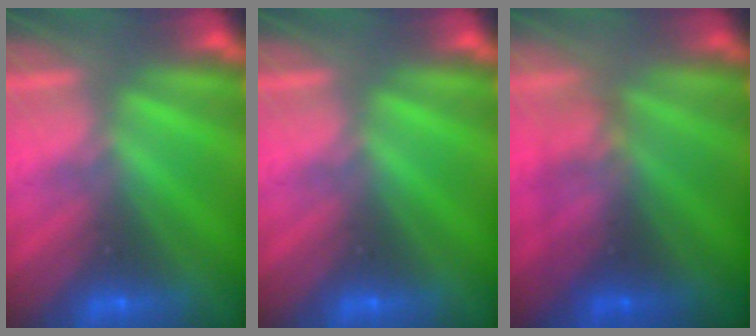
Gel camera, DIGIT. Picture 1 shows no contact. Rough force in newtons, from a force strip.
{"total": 0.0}
{"total": 2.9}